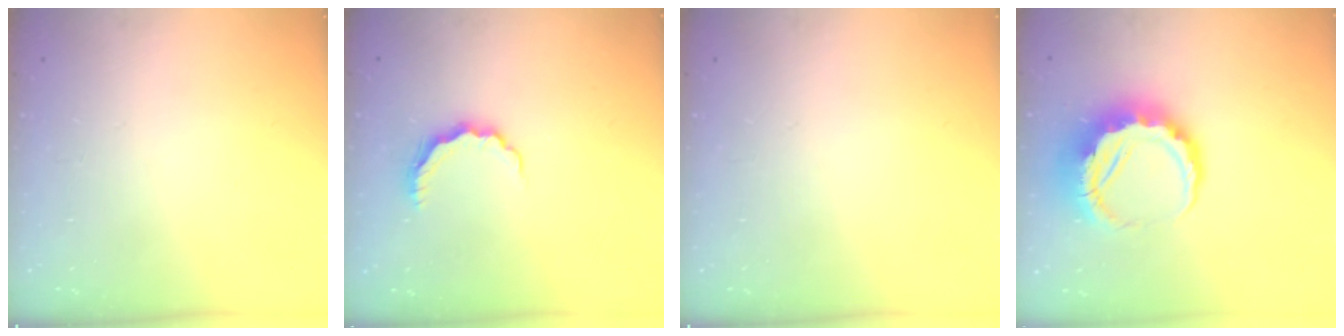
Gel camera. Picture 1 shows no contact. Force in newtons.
{"total": 5.7, "press": 5.7, "slide": 0.8}
{"total": 0.0}
{"total": 9.8, "press": 9.6, "slide": 2.1}